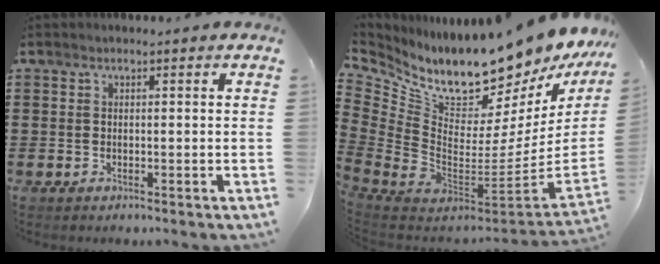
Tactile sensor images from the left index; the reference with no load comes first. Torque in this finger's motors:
{"motor_torque": [2.14, 0.00, 1.00, 0.11]}